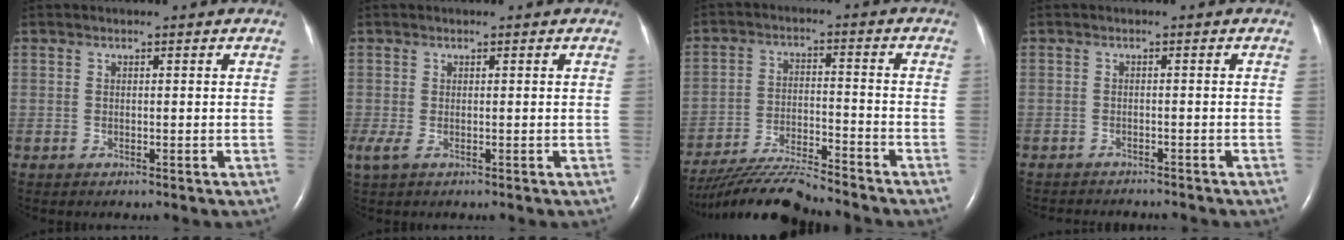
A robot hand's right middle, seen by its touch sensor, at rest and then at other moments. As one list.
[{"total": 1.7, "force": [-0.6, 0.6, 1.5], "torque": [-0.039, -0.007, -0.009]}, {"total": 11.8, "force": [-11.2, -0.2, 3.8], "torque": [-0.067, -0.011, -0.199]}, {"total": 6.6, "force": [-6.3, 1.1, 1.7], "torque": [-0.020, -0.010, -0.083]}]